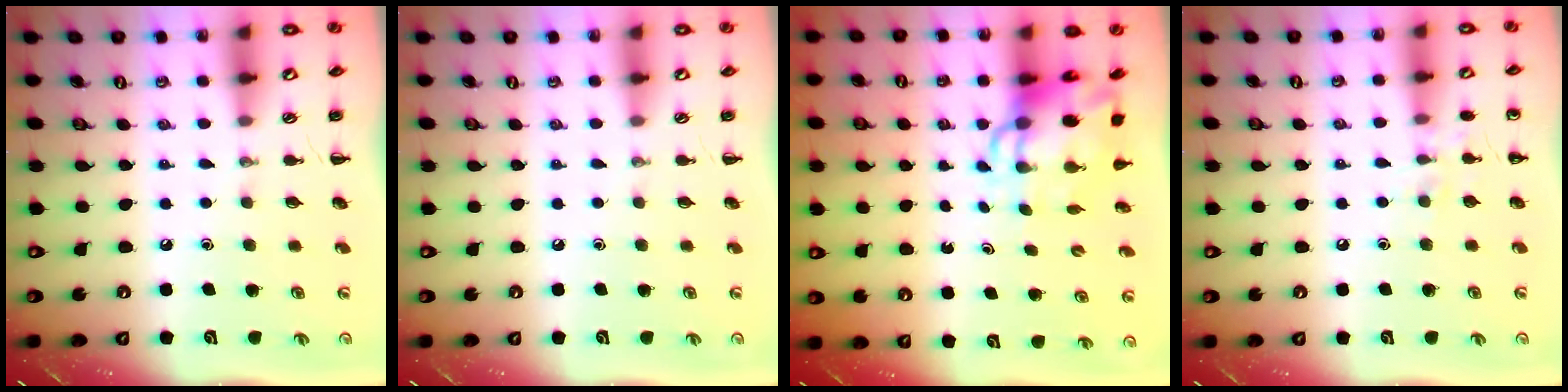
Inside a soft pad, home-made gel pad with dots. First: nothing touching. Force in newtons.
{"total": 0.0}
{"total": 7.6, "press": 7.2, "slide": 2.2}
{"total": 5.9, "press": 5.7, "slide": 1.7}